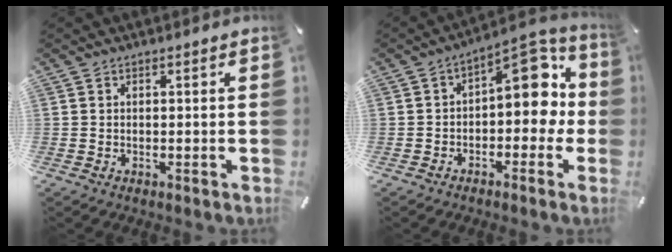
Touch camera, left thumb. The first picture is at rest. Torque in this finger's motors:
{"motor_torque": [1.72, 2.38, 0.19, 0.06, 0.03]}